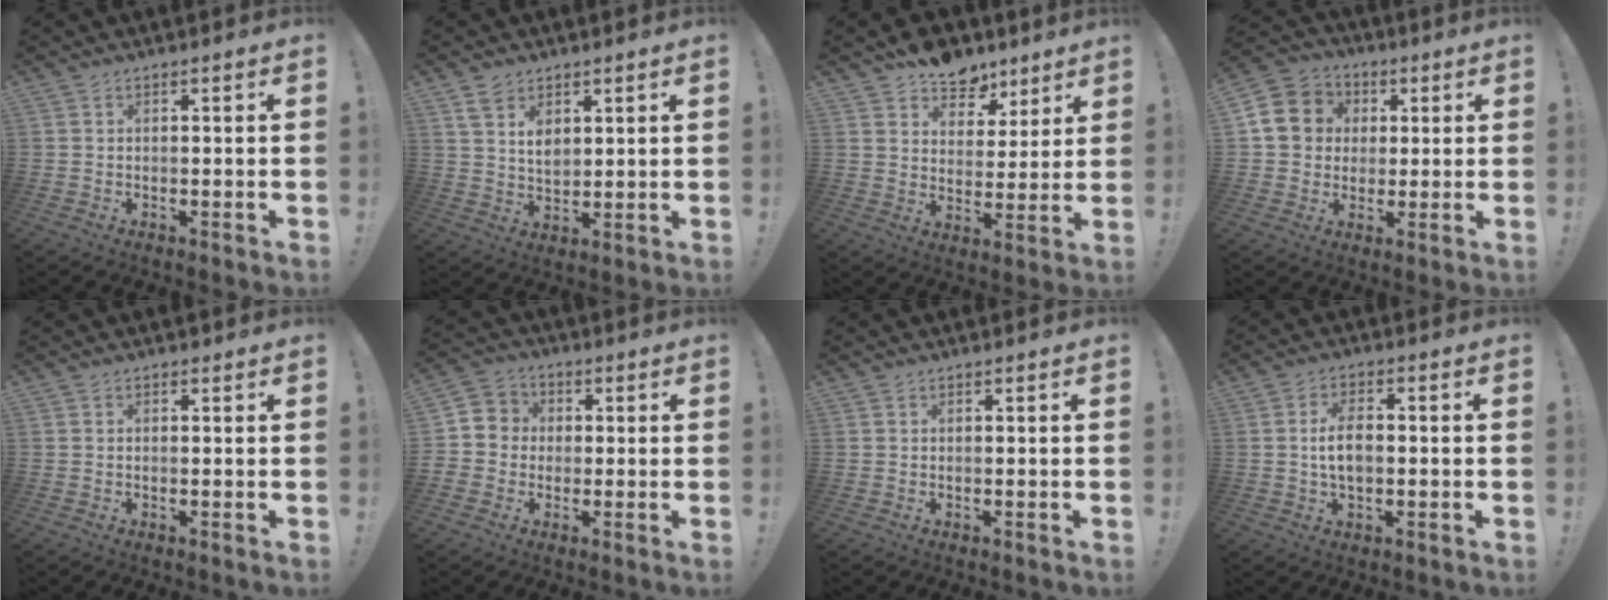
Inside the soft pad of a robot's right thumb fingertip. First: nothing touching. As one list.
[{"total": 6.5, "force": [3.9, 4.3, 2.8], "torque": [-0.043, -0.022, 0.071]}, {"total": 10.3, "force": [7.8, 6.1, 2.7], "torque": [-0.036, -0.059, 0.148]}, {"total": 12.2, "force": [1.8, 11.2, 4.6], "torque": [-0.073, 0.013, 0.043]}, {"total": 0.0}, {"total": 5.8, "force": [-1.3, 5.5, 1.3], "torque": [-0.026, 0.018, -0.023]}, {"total": 0.0}, {"total": 7.1, "force": [-0.4, 3.8, 6.0], "torque": [-0.109, 0.005, -0.009]}]